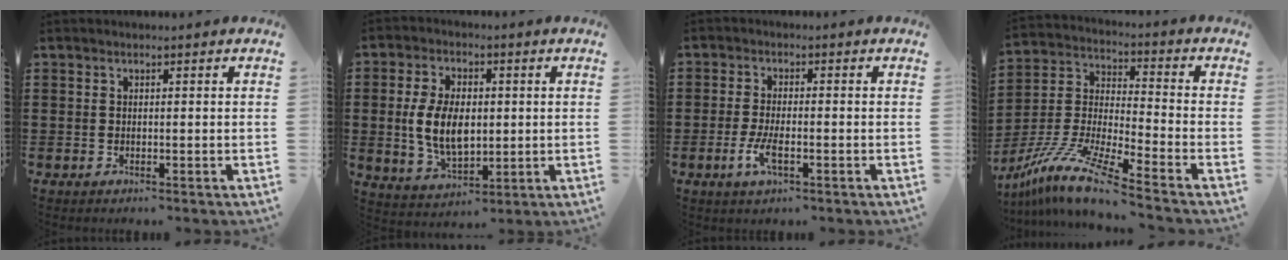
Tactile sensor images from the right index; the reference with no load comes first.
{"total": 8.6, "force": [0.1, 5.2, 6.9], "torque": [-0.151, 0.005, -0.004]}
{"total": 4.0, "force": [-1.5, 1.5, 3.4], "torque": [-0.076, -0.004, -0.032]}
{"total": 11.0, "force": [-9.0, 0.1, 6.2], "torque": [-0.154, -0.007, -0.189]}